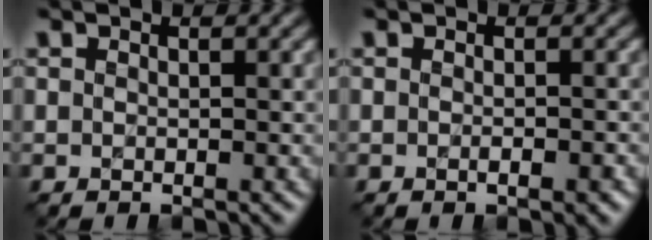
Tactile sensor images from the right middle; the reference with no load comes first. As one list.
[{"total": 1.1, "force": [-0.2, 0.3, 1.1], "torque": [-0.017, 0.001, -0.004]}]